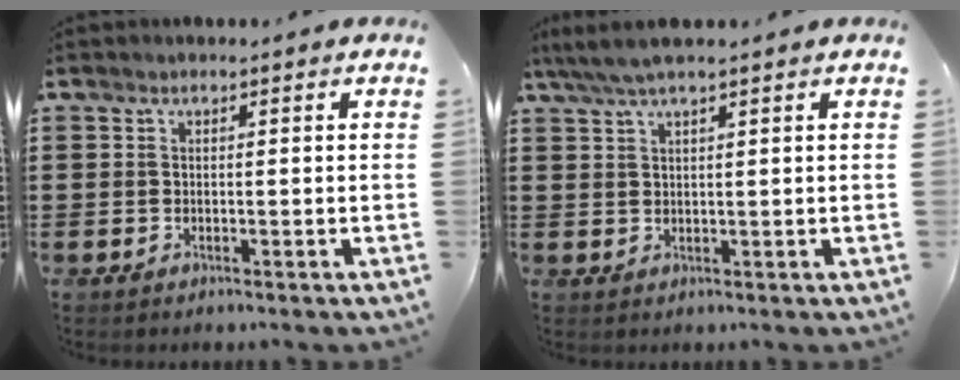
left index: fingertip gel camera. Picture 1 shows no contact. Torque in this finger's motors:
{"motor_torque": [0.51, -0.59, 0.12, 0.03]}